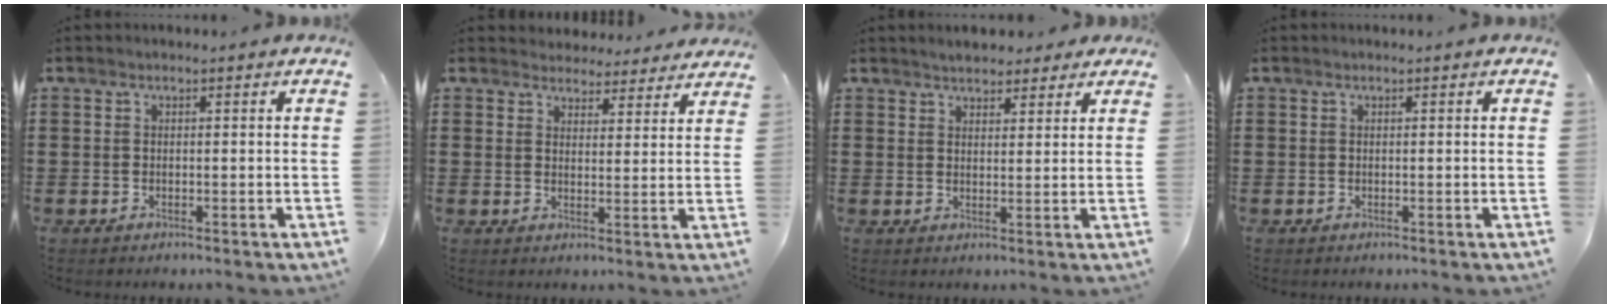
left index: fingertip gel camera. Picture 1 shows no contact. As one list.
[{"total": 4.0, "force": [3.8, 1.1, 0.1], "torque": [-0.019, -0.013, 0.070]}, {"total": 3.1, "force": [2.8, 1.2, 0.4], "torque": [-0.017, 0.004, 0.053]}, {"total": 0.0}]